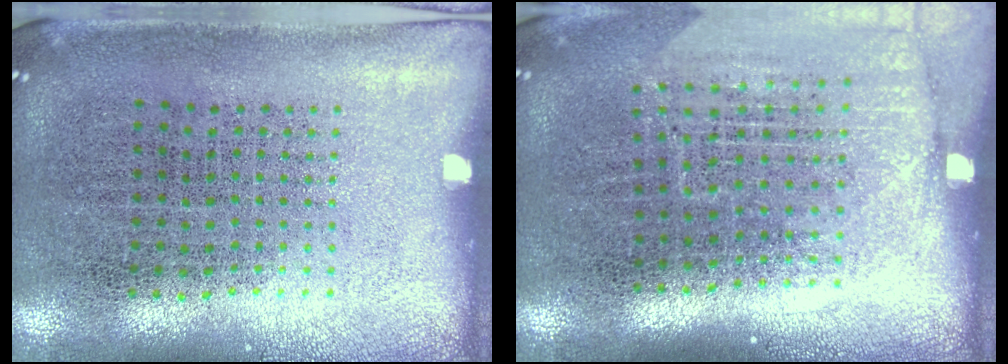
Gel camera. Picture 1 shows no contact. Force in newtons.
{"total": 1.8, "press": 1.6, "slide": 0.9}